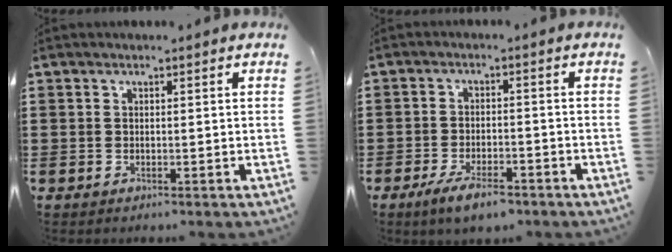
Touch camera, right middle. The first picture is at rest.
{"total": 4.6, "force": [-3.4, 1.3, 2.8], "torque": [-0.057, 0.000, -0.065]}